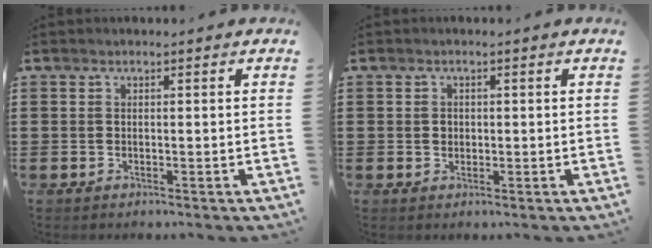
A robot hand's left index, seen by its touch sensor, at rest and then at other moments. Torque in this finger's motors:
{"motor_torque": [0.40, 0.29, 0.18, 0.01]}